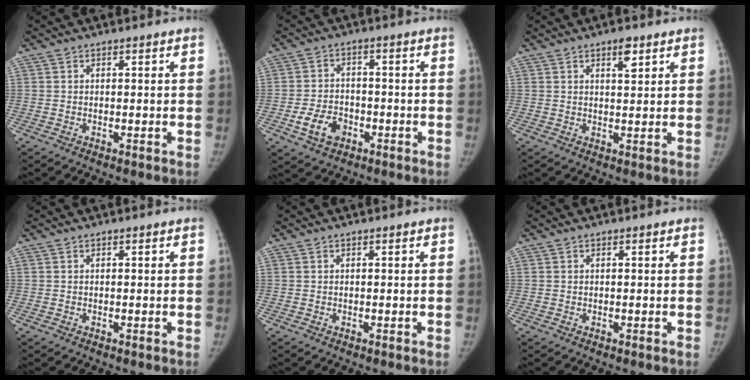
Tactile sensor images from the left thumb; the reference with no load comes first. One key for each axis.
{"total": 6.9, "fx": -3.0, "fy": 4.9, "fz": 3.8, "tx": -0.057, "ty": 0.017, "tz": -0.049}
{"total": 3.0, "fx": 1.8, "fy": 1.2, "fz": 2.1, "tx": -0.019, "ty": -0.008, "tz": 0.027}
{"total": 0.0}
{"total": 0.0}
{"total": 0.0}